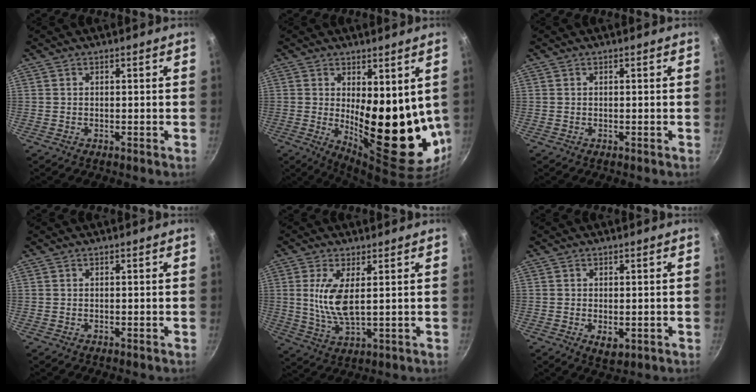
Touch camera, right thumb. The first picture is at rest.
{"total": 20.9, "force": [-0.8, 8.1, 19.2], "torque": [-0.228, -0.041, 0.019]}
{"total": 0.0}
{"total": 0.0}
{"total": 8.0, "force": [1.4, 2.8, 7.4], "torque": [-0.161, -0.020, 0.037]}
{"total": 3.0, "force": [-0.7, 1.7, 2.5], "torque": [-0.038, -0.008, -0.004]}